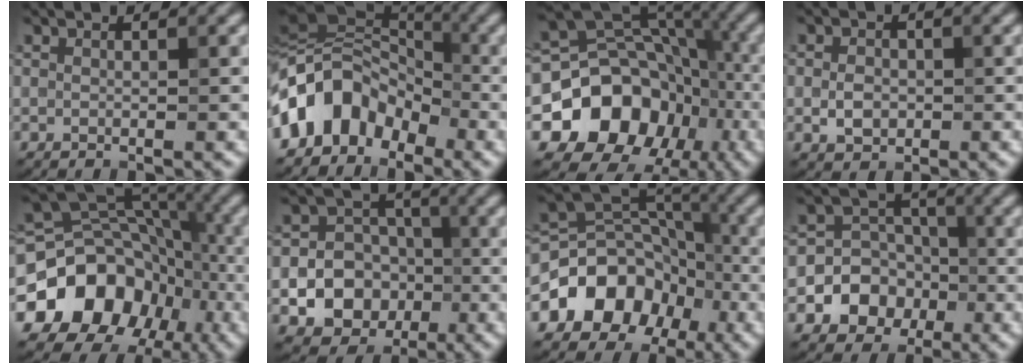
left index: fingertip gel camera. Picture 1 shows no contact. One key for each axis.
{"total": 8.7, "fx": -3.5, "fy": 6.1, "fz": 5.2, "tx": -0.087, "ty": 0.024, "tz": -0.085}
{"total": 15.9, "fx": -6.6, "fy": 12.6, "fz": 7.0, "tx": -0.124, "ty": -0.001, "tz": -0.129}
{"total": 2.0, "fx": -0.5, "fy": 1.4, "fz": 1.4, "tx": -0.026, "ty": 0.002, "tz": -0.011}
{"total": 18.3, "fx": -7.8, "fy": 14.9, "fz": 7.3, "tx": -0.140, "ty": -0.017, "tz": -0.141}
{"total": 11.7, "fx": -3.0, "fy": 10.6, "fz": 4.0, "tx": -0.071, "ty": -0.015, "tz": -0.056}
{"total": 10.0, "fx": -4.2, "fy": 7.7, "fz": 4.8, "tx": -0.078, "ty": 0.024, "tz": -0.088}
{"total": 6.8, "fx": -2.4, "fy": 6.0, "fz": 2.2, "tx": -0.014, "ty": 0.008, "tz": -0.067}